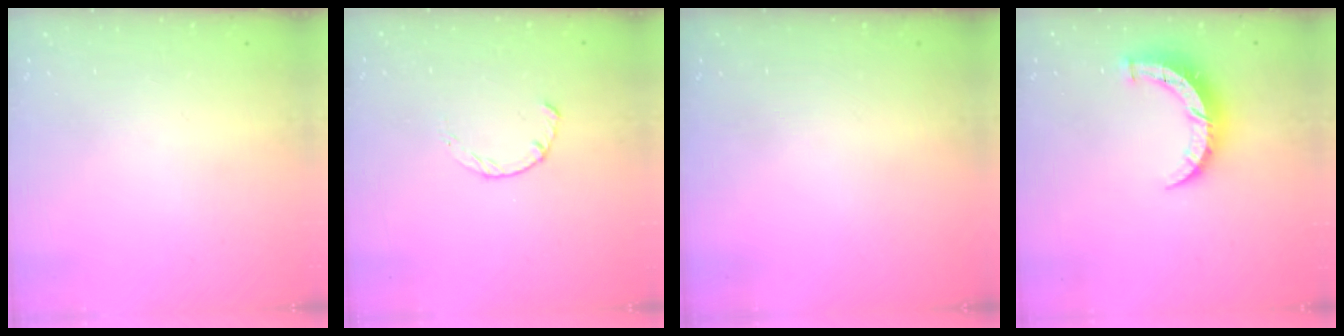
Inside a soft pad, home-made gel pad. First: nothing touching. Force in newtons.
{"total": 2.2, "press": 2.2, "slide": 0.4}
{"total": 0.0}
{"total": 7.9, "press": 7.9, "slide": 0.2}